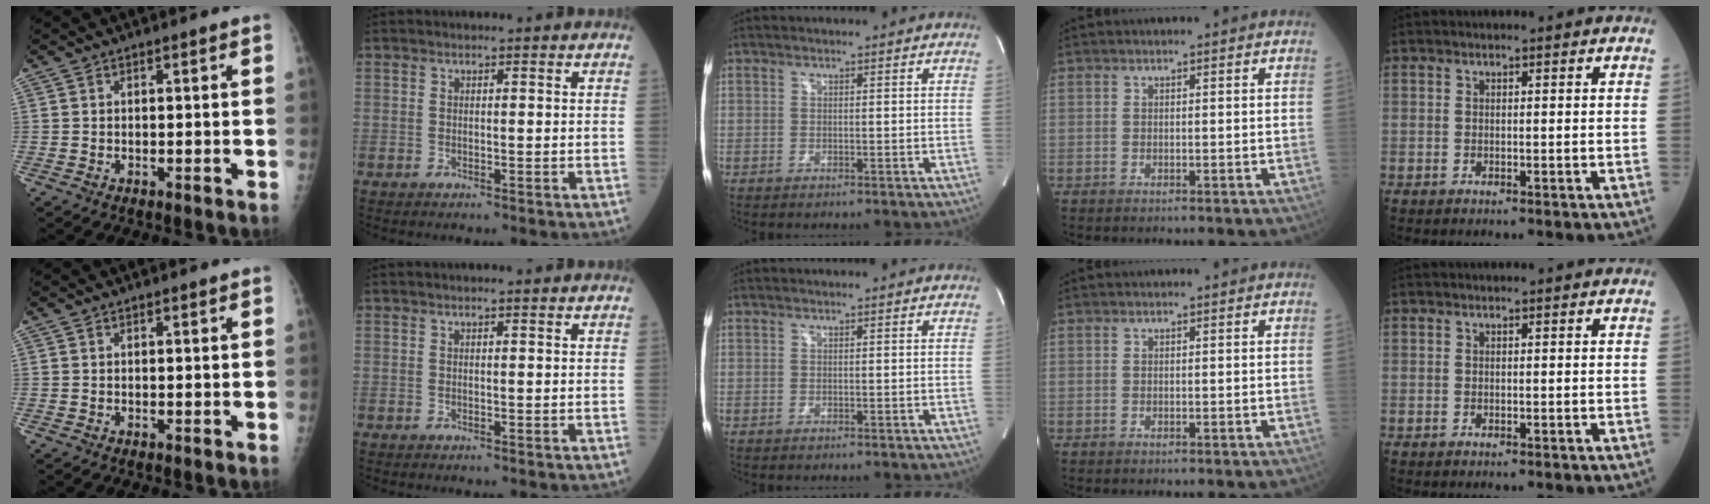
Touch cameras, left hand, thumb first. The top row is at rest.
{"thumb": {"total": 0.5, "force": [0.4, 0.1, 0.3], "torque": [-0.006, -0.001, 0.006]}}